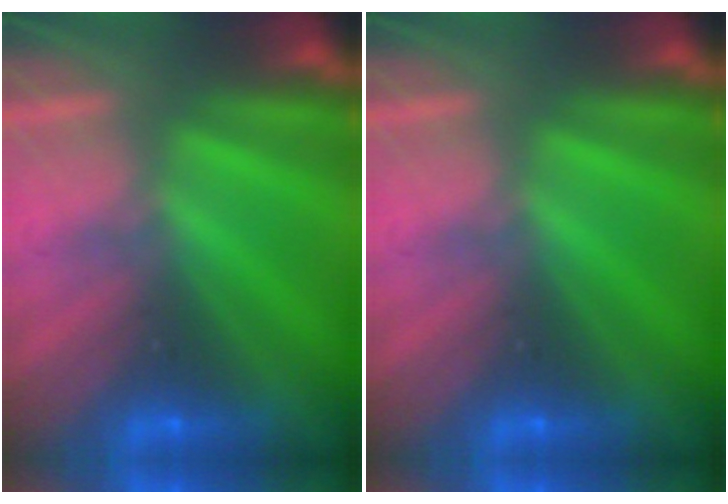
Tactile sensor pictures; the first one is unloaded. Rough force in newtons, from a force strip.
{"total": 0.0}